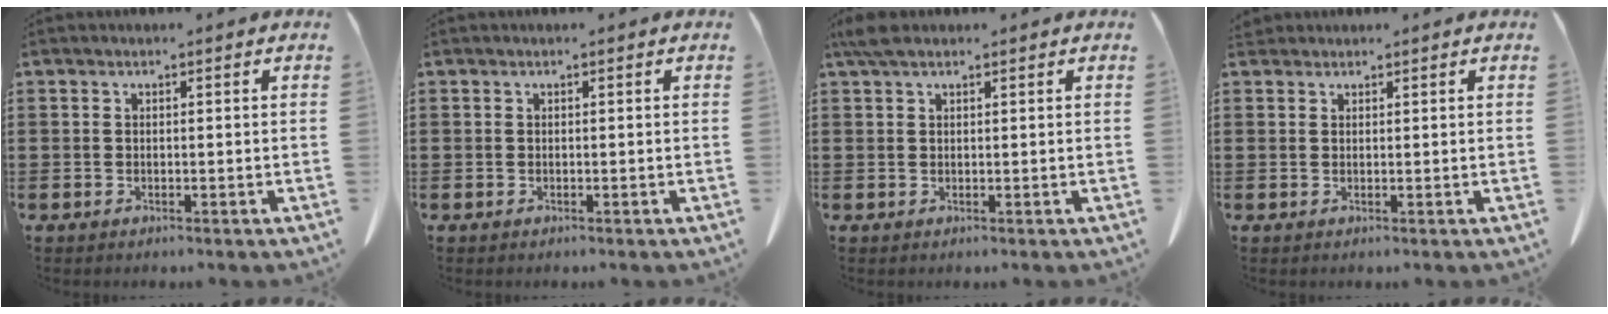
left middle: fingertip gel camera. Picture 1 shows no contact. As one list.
[{"total": 0.0}, {"total": 2.6, "force": [1.6, 1.0, 1.8], "torque": [-0.040, 0.003, 0.031]}, {"total": 1.2, "force": [1.1, 0.4, 0.2], "torque": [-0.008, 0.001, 0.022]}]